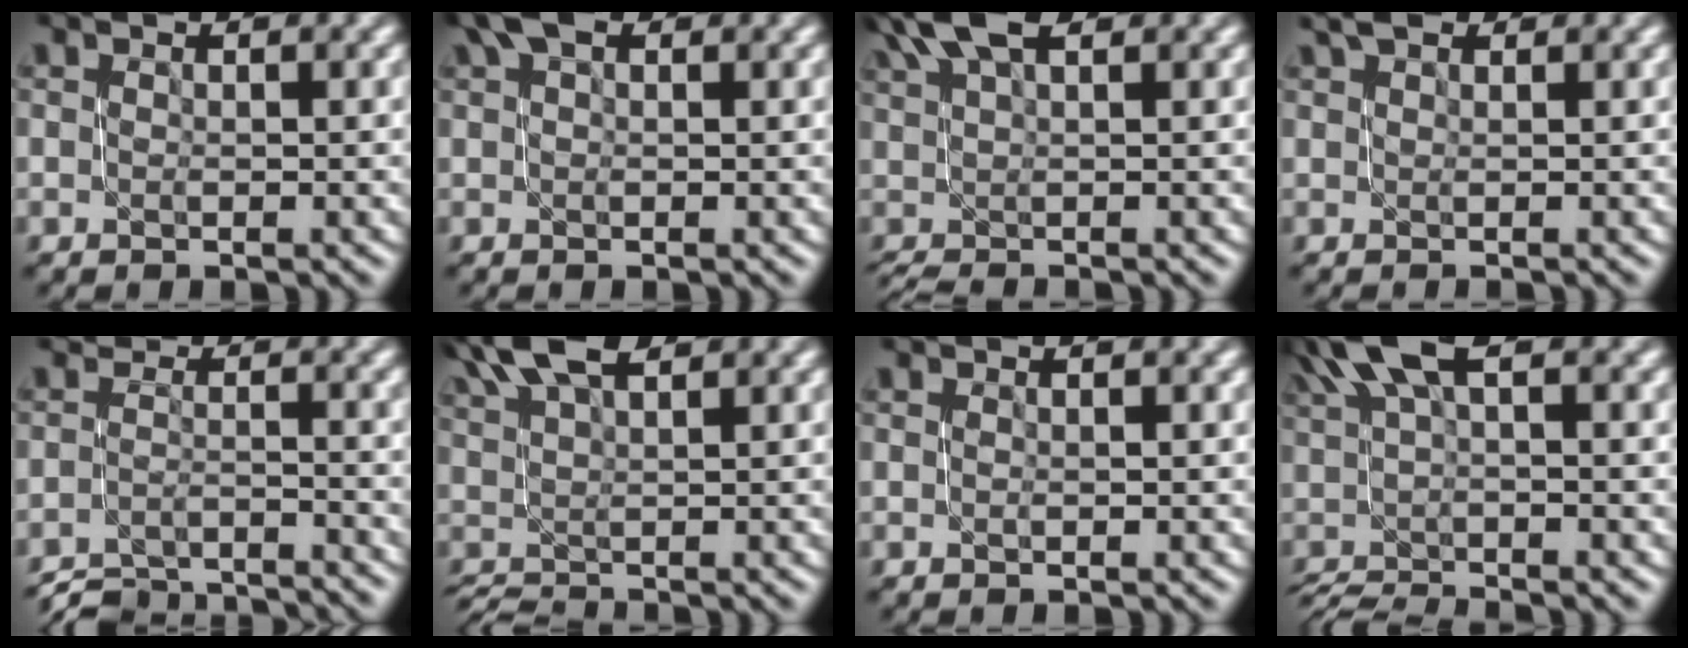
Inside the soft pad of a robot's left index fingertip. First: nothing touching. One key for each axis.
{"total": 2.8, "fx": 1.8, "fy": 1.1, "fz": 1.8, "tx": -0.033, "ty": 0.011, "tz": 0.029}
{"total": 4.7, "fx": 2.7, "fy": 1.4, "fz": 3.5, "tx": -0.053, "ty": 0.016, "tz": 0.043}
{"total": 2.1, "fx": 1.8, "fy": 0.5, "fz": 0.9, "tx": -0.012, "ty": 0.003, "tz": 0.024}
{"total": 6.9, "fx": -6.7, "fy": 1.1, "fz": 1.1, "tx": -0.006, "ty": -0.007, "tz": -0.097}
{"total": 5.5, "fx": 3.8, "fy": 1.6, "fz": 3.6, "tx": -0.058, "ty": 0.026, "tz": 0.064}
{"total": 0.0}
{"total": 5.9, "fx": 2.0, "fy": 1.8, "fz": 5.3, "tx": -0.084, "ty": 0.009, "tz": 0.029}